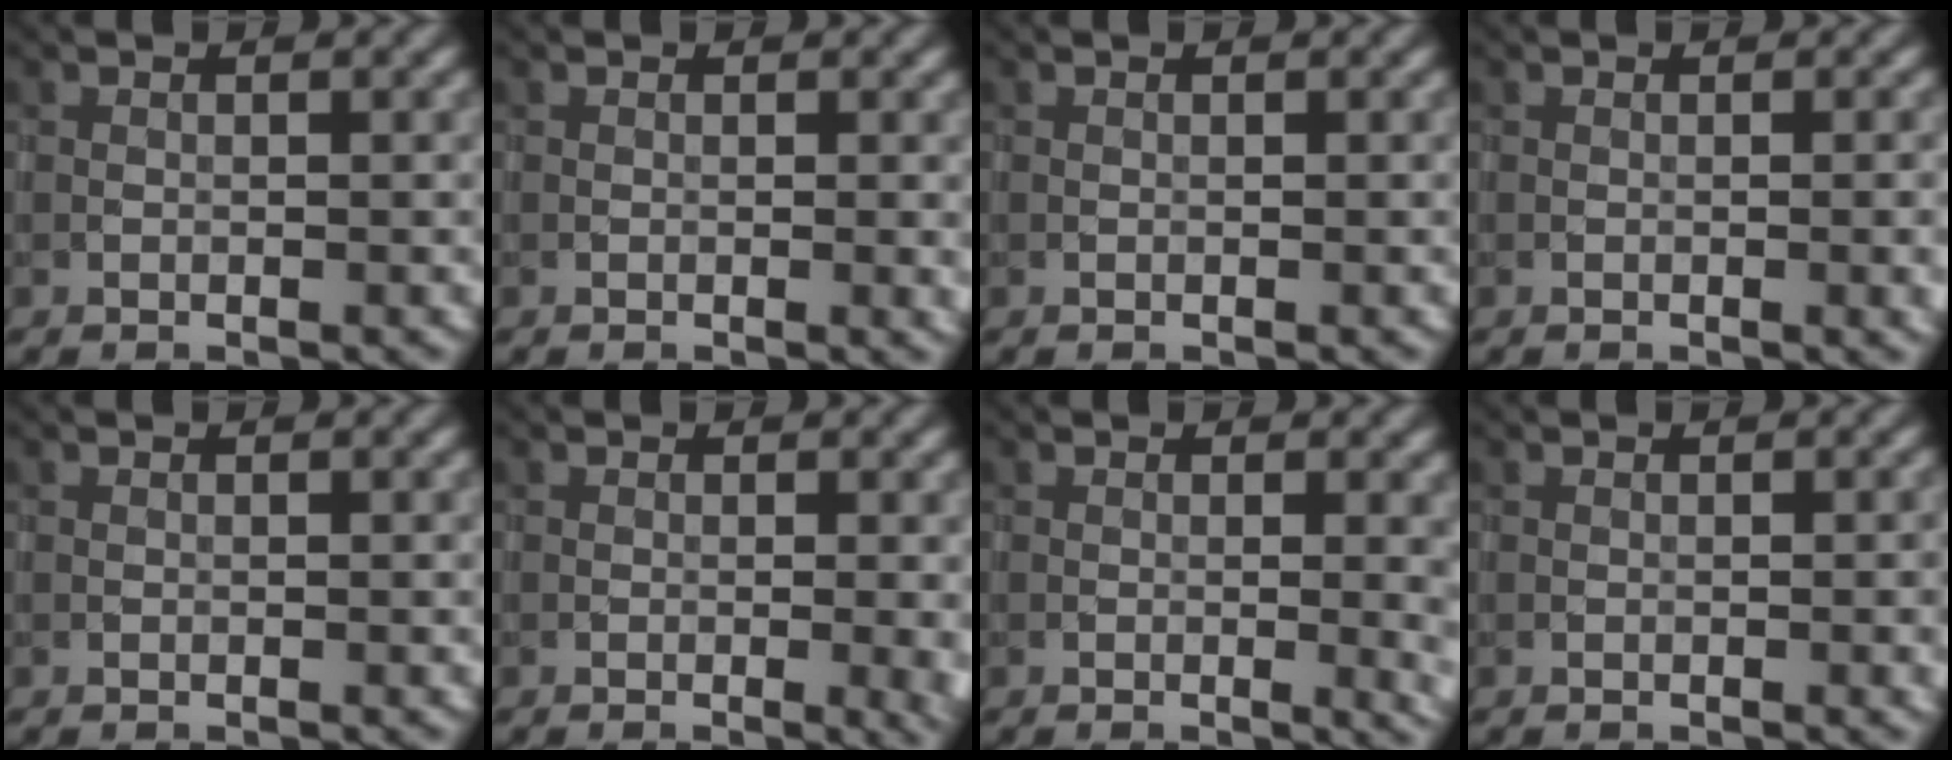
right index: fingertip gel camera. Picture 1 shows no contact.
{"total": 1.0, "force": [0.0, 0.4, 0.9], "torque": [-0.014, -0.006, 0.003]}
{"total": 0.0}
{"total": 2.2, "force": [-0.6, 0.7, 2.0], "torque": [-0.028, -0.006, -0.004]}
{"total": 0.0}
{"total": 2.5, "force": [-0.5, 0.8, 2.3], "torque": [-0.034, -0.009, -0.002]}
{"total": 3.4, "force": [-0.2, 1.5, 3.1], "torque": [-0.030, -0.010, 0.005]}
{"total": 1.2, "force": [-0.4, 0.4, 1.0], "torque": [-0.016, -0.003, -0.002]}